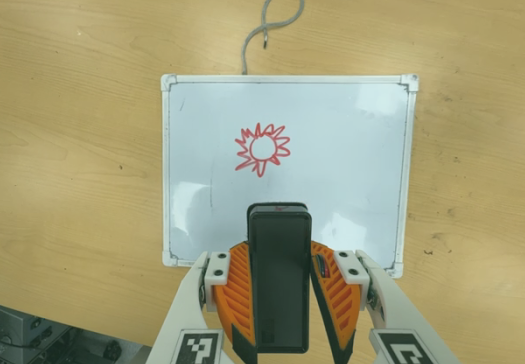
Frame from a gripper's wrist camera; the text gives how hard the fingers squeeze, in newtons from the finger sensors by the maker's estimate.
{"total": 6.9, "left": 5.6, "right": 8.2}